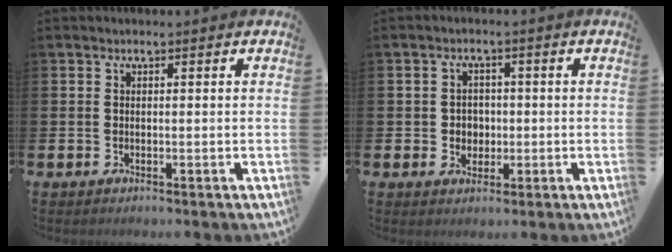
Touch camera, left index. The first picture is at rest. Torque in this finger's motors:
{"motor_torque": [0.17, 0.15, 0.04, 0.04]}